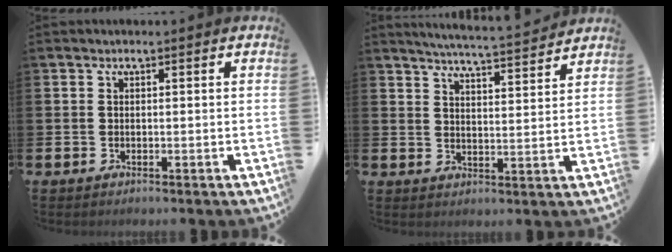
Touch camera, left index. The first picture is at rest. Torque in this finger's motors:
{"motor_torque": [0.62, -0.78, 0.06, 0.03]}